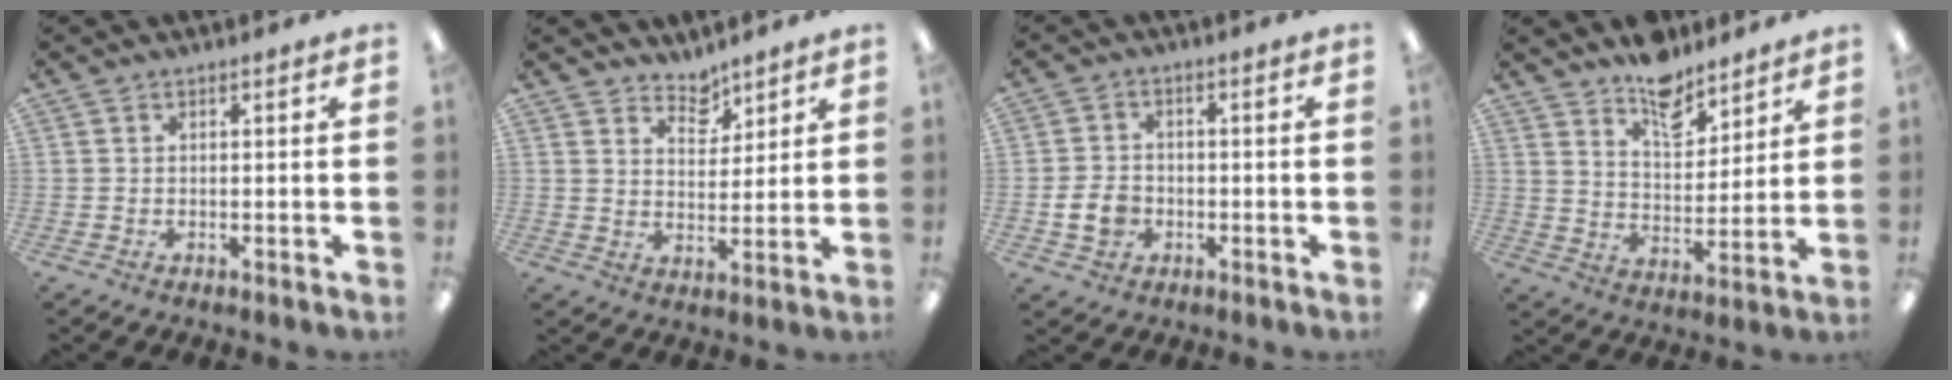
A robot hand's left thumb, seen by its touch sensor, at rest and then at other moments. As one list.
[{"total": 5.3, "force": [4.8, 2.3, 0.6], "torque": [-0.002, -0.033, 0.086]}, {"total": 5.6, "force": [-1.5, 4.4, 3.0], "torque": [-0.063, 0.007, -0.026]}, {"total": 10.5, "force": [8.9, 4.6, 3.2], "torque": [-0.031, -0.067, 0.160]}]